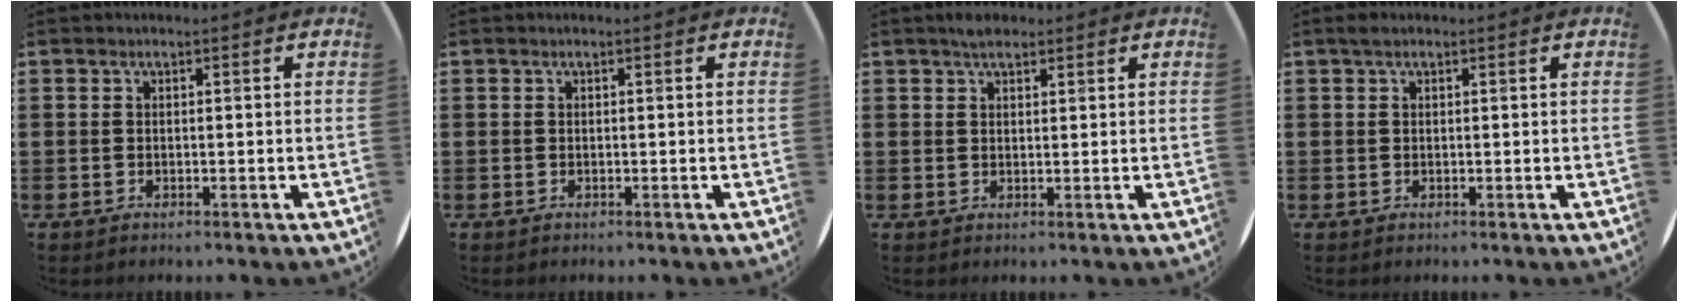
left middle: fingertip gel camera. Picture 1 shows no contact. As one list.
[{"total": 0.0}, {"total": 2.1, "force": [1.7, 0.8, 0.8], "torque": [-0.009, 0.003, 0.030]}, {"total": 1.0, "force": [0.7, 0.6, 0.4], "torque": [-0.001, 0.003, 0.010]}]